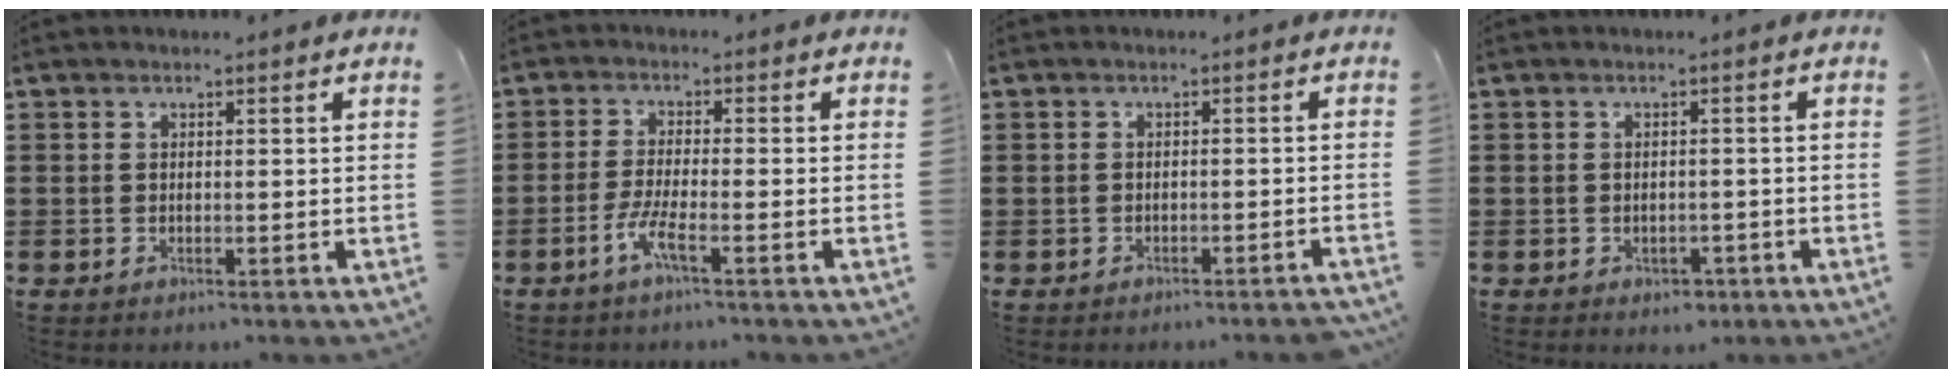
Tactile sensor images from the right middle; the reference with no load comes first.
{"total": 4.2, "force": [-2.3, 0.3, 3.4], "torque": [-0.079, -0.006, -0.048]}
{"total": 1.1, "force": [-1.1, 0.0, 0.0], "torque": [-0.003, 0.003, -0.023]}
{"total": 1.2, "force": [-0.8, 0.9, 0.2], "torque": [-0.008, -0.002, -0.018]}